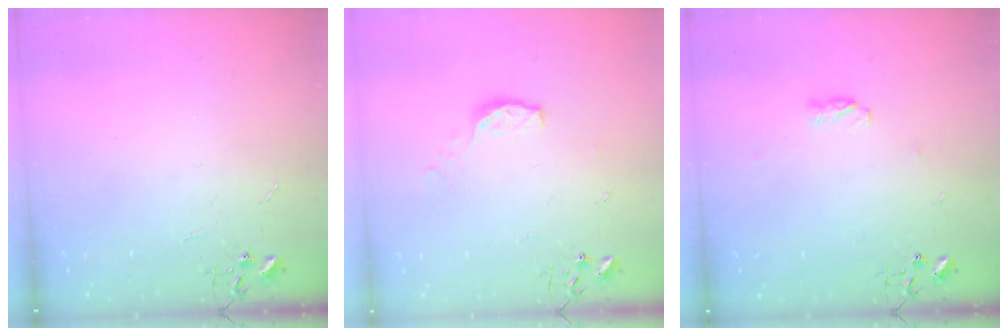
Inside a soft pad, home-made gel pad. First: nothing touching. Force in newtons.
{"total": 6.2, "press": 6.2, "slide": 0.3}
{"total": 3.4, "press": 3.3, "slide": 0.8}